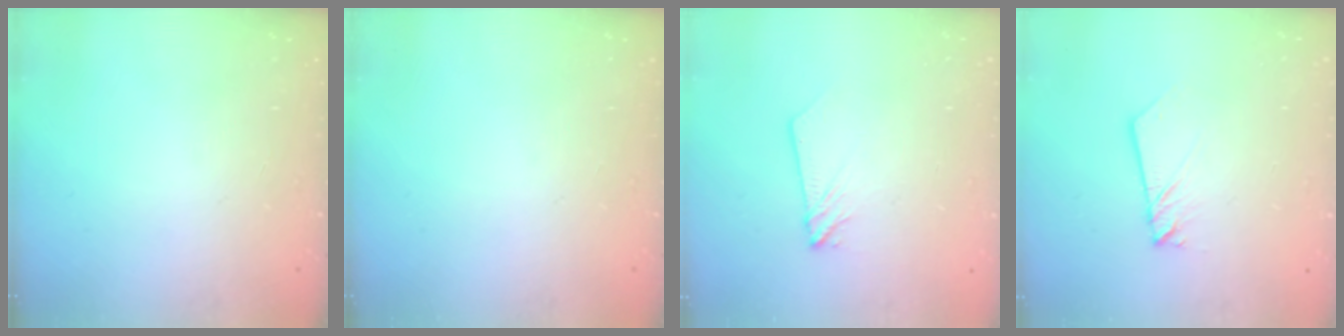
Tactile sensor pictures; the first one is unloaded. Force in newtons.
{"total": 0.0}
{"total": 4.8, "press": 4.8, "slide": 0.3}
{"total": 2.2, "press": 2.2, "slide": 0.1}